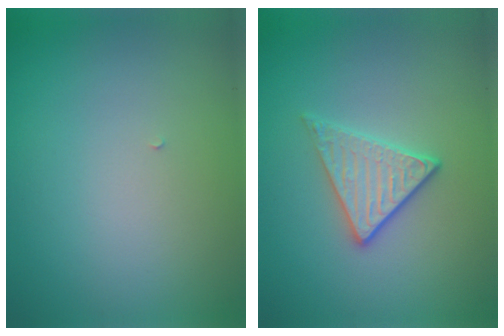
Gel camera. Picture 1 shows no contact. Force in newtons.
{"total": 2.8, "press": 2.5, "slide": 1.2}